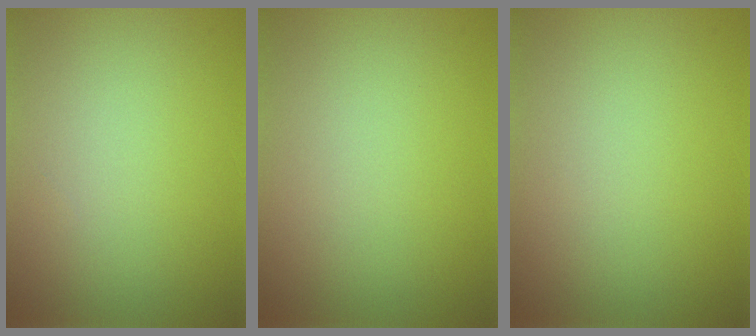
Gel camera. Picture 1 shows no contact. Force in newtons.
{"total": 0.0}
{"total": 0.0}